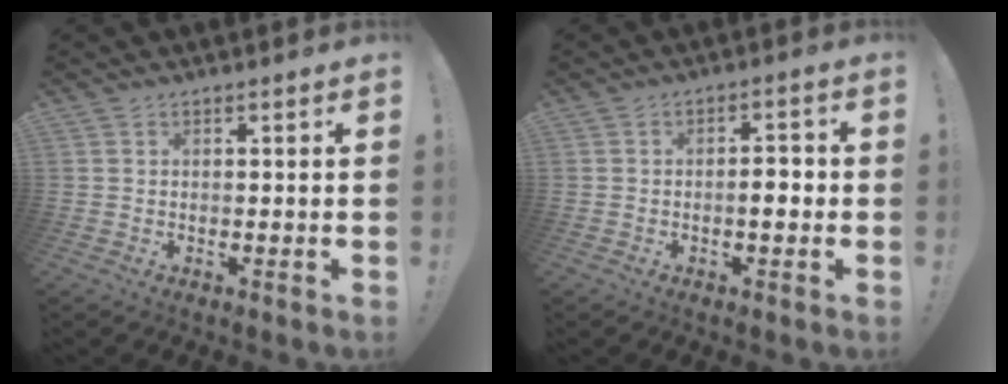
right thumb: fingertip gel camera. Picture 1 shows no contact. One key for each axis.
{"total": 4.4, "fx": -1.0, "fy": 1.5, "fz": 4.0, "tx": -0.054, "ty": 0.003, "tz": -0.022}